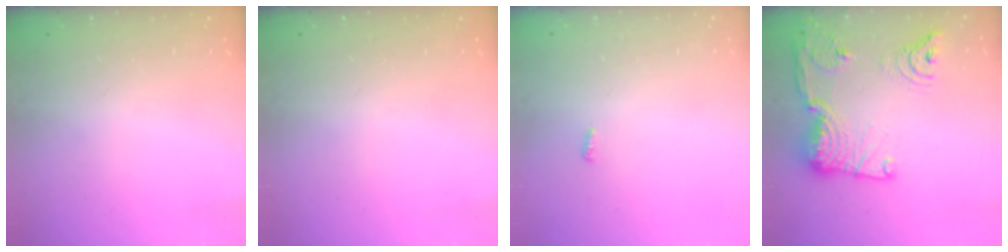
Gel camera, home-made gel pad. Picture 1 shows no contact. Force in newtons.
{"total": 0.0}
{"total": 2.8, "press": 2.8, "slide": 0.5}
{"total": 21.8, "press": 20.6, "slide": 6.9}